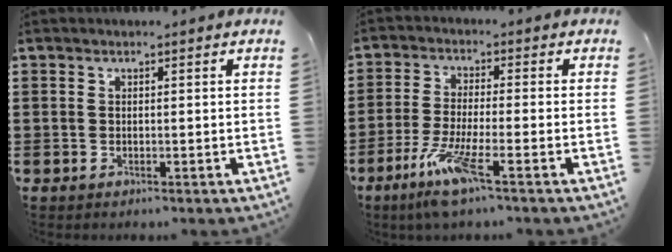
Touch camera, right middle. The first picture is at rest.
{"total": 7.6, "force": [-4.2, 0.8, 6.3], "torque": [-0.131, -0.011, -0.077]}